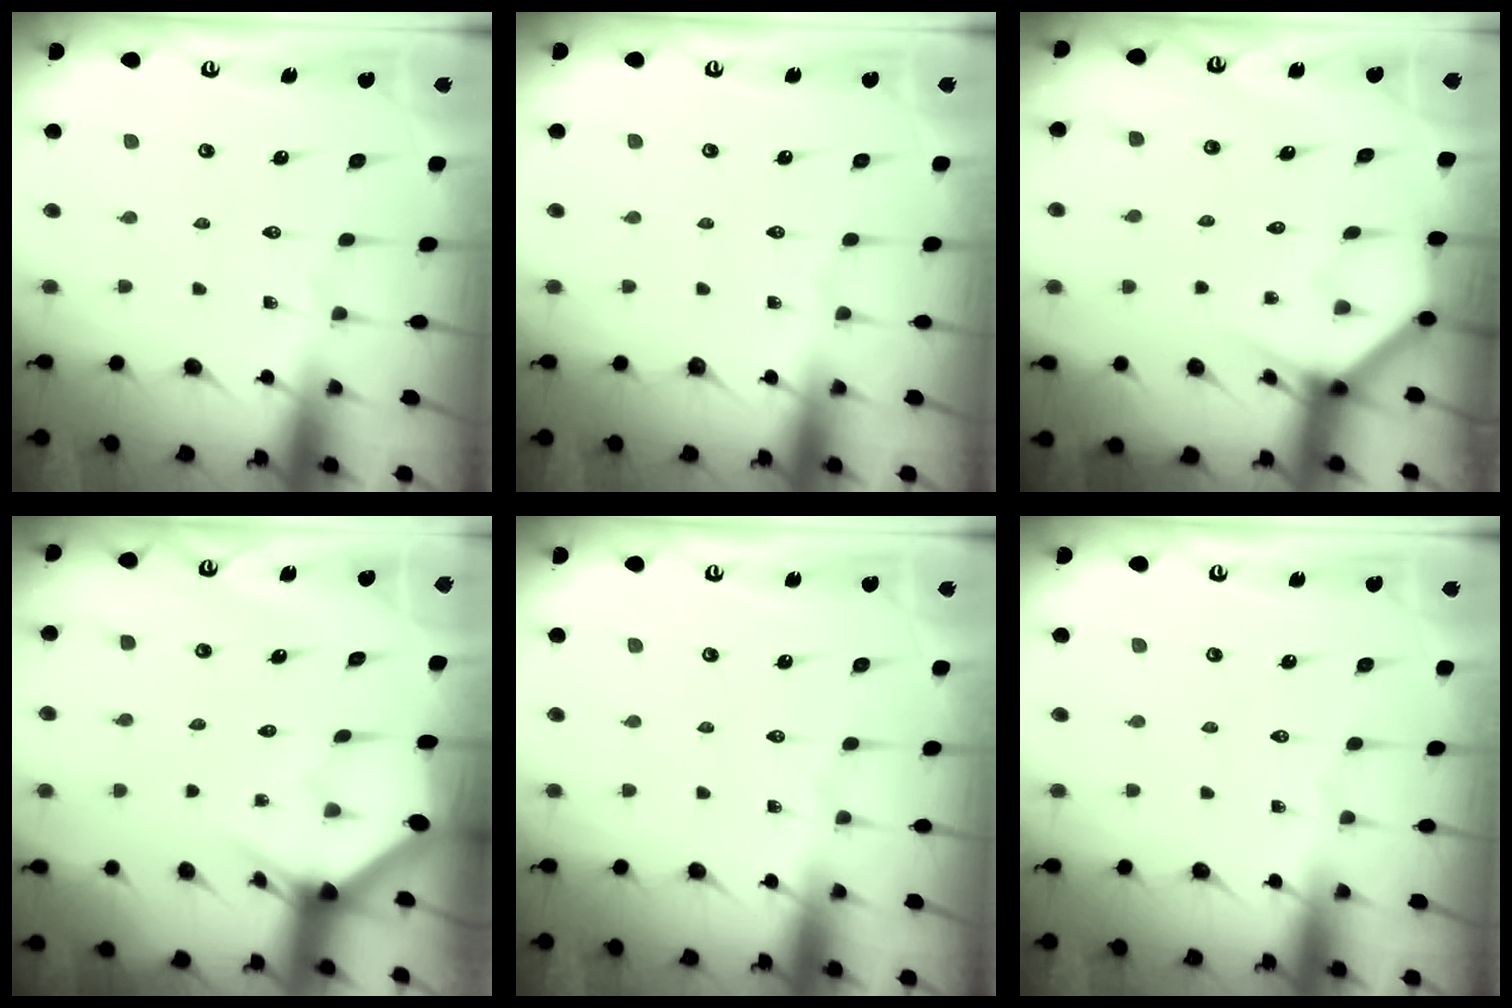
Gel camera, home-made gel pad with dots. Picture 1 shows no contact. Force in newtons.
{"total": 0.0}
{"total": 3.9, "press": 3.9, "slide": 0.2}
{"total": 3.2, "press": 3.2, "slide": 0.2}
{"total": 0.0}
{"total": 0.0}